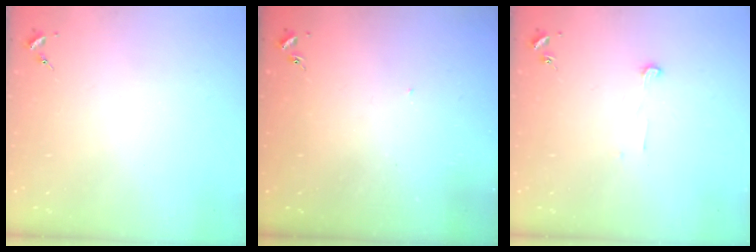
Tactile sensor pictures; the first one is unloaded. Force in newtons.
{"total": 2.7, "press": 2.7, "slide": 0.1}
{"total": 3.4, "press": 3.4, "slide": 0.4}